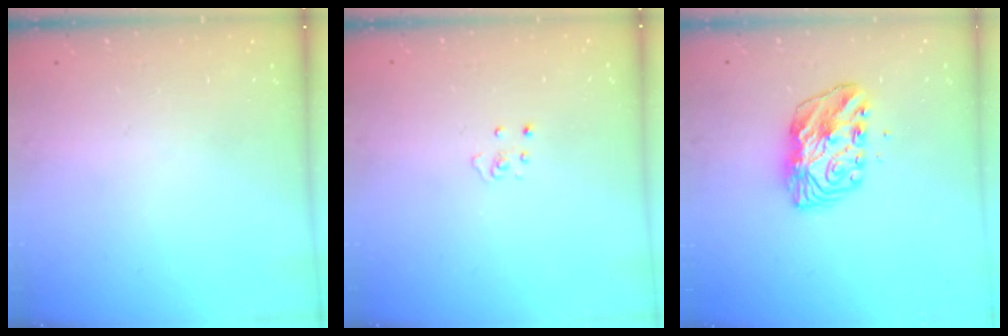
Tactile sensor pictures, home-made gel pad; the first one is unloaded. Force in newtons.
{"total": 2.8, "press": 2.7, "slide": 0.3}
{"total": 7.8, "press": 7.7, "slide": 0.6}